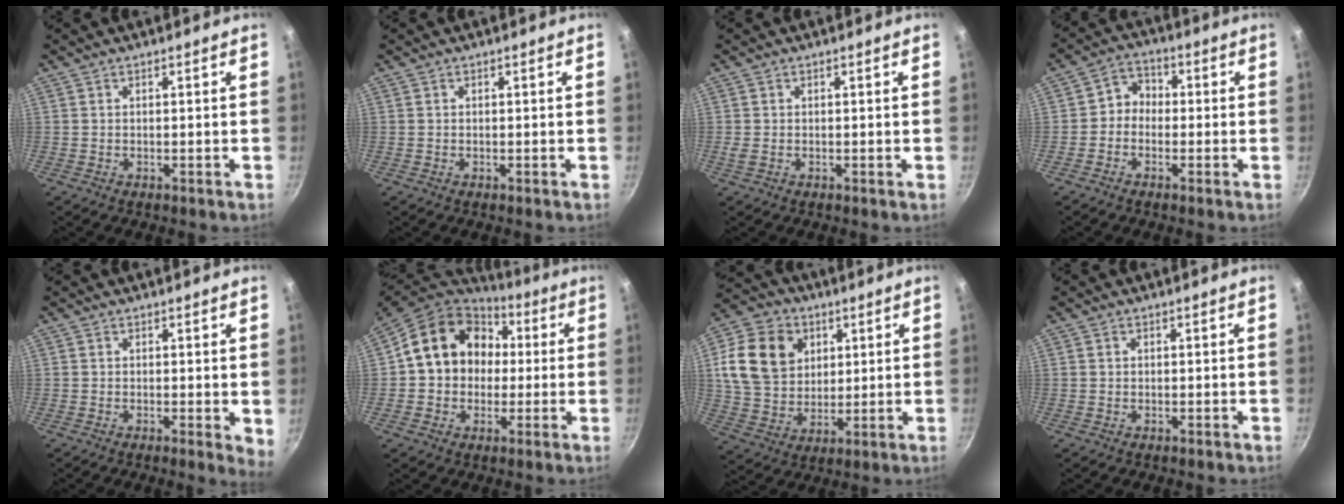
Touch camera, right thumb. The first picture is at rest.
{"total": 0.0}
{"total": 1.0, "force": [-0.1, 0.7, 0.7], "torque": [-0.016, 0.000, -0.003]}
{"total": 4.5, "force": [-0.8, 3.8, 2.1], "torque": [-0.010, 0.020, -0.029]}
{"total": 3.2, "force": [0.2, 1.3, 2.9], "torque": [-0.032, -0.008, 0.000]}
{"total": 17.6, "force": [2.0, 14.8, 9.4], "torque": [-0.132, 0.039, 0.022]}
{"total": 16.8, "force": [4.9, 13.2, 9.2], "torque": [-0.158, -0.009, 0.090]}
{"total": 0.6, "force": [0.1, 0.6, 0.2], "torque": [-0.001, 0.004, 0.001]}